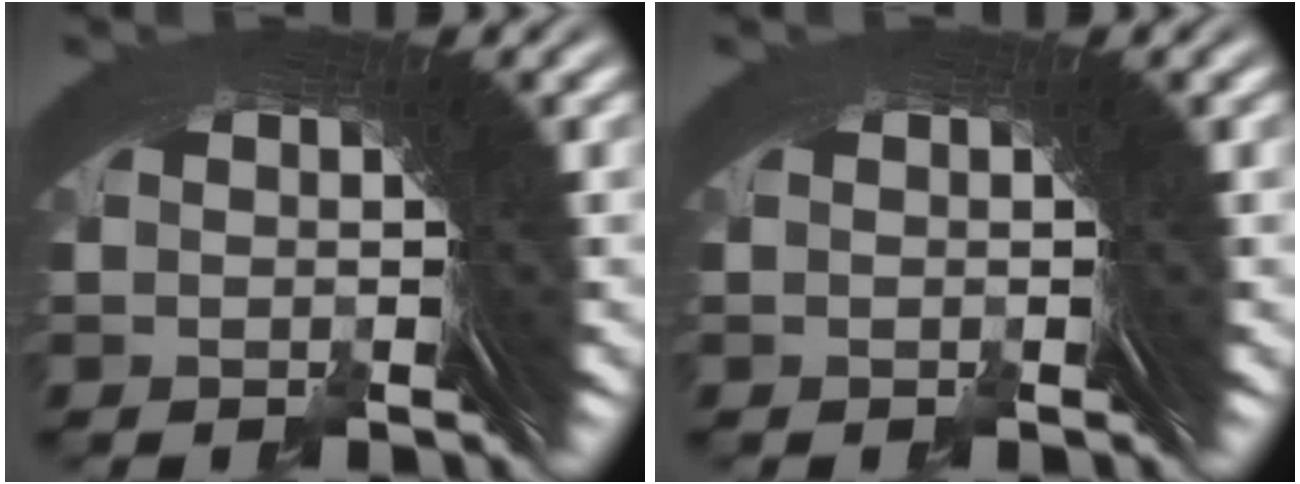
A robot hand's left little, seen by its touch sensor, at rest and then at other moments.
{"total": 0.0}